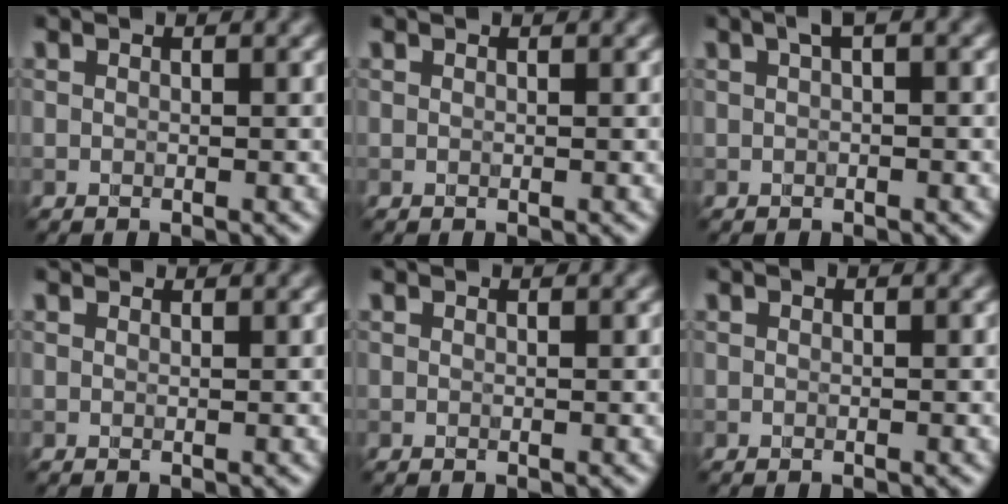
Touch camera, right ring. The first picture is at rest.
{"total": 0.0}
{"total": 1.0, "force": [0.3, 0.1, 1.0], "torque": [-0.018, 0.005, 0.006]}
{"total": 1.0, "force": [0.9, 0.2, 0.2], "torque": [-0.008, -0.003, 0.008]}
{"total": 0.0}
{"total": 0.0}